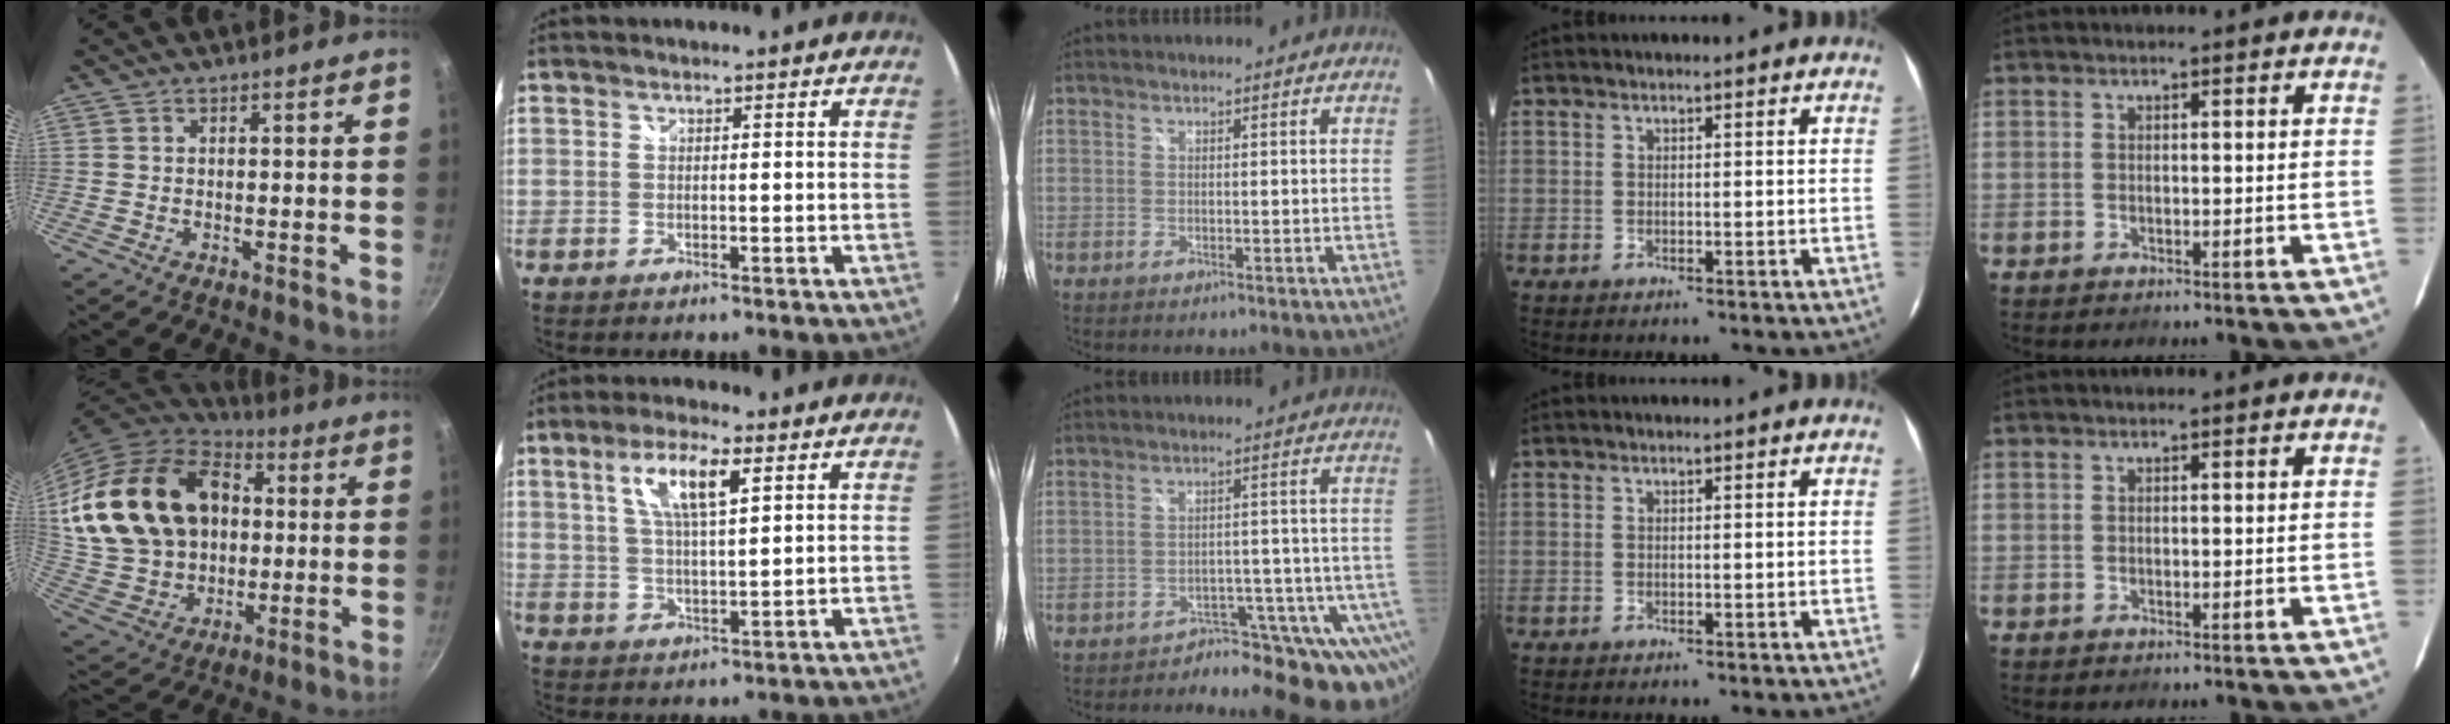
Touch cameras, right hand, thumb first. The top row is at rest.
{"thumb": {"total": 26.8, "force": [4.5, 19.9, 17.5], "torque": [-0.305, 0.022, 0.096]}, "index": {"total": 8.6, "force": [3.6, 2.2, 7.5], "torque": [-0.139, 0.006, 0.068]}, "middle": {"total": 16.7, "force": [-14.1, 6.6, 6.2], "torque": [-0.054, 0.023, -0.175]}}